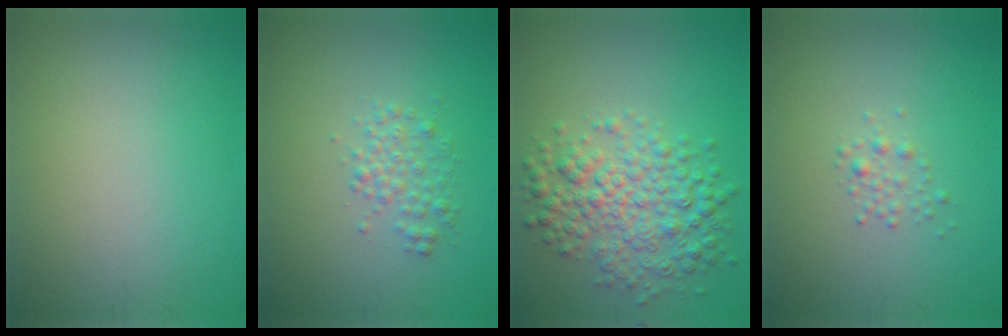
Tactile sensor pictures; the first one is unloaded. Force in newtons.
{"total": 2.0, "press": 2.0, "slide": 0.1}
{"total": 5.8, "press": 5.8, "slide": 0.0}
{"total": 1.2, "press": 1.2, "slide": 0.0}